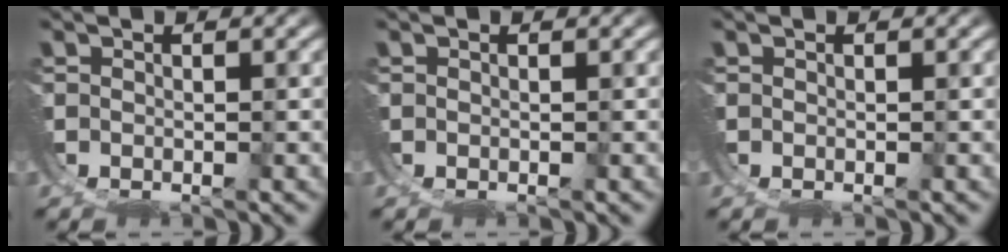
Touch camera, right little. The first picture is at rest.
{"total": 0.0}
{"total": 0.0}